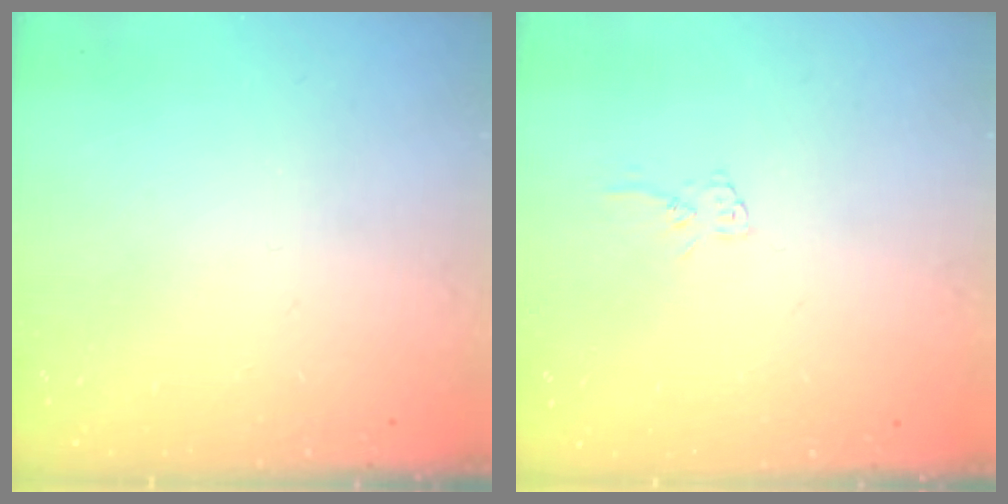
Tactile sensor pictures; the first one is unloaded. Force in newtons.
{"total": 4.7, "press": 4.7, "slide": 0.6}